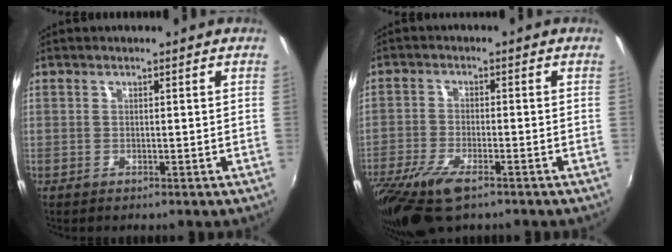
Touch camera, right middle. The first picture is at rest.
{"total": 12.9, "force": [-8.5, 4.5, 8.7], "torque": [-0.198, -0.044, -0.156]}